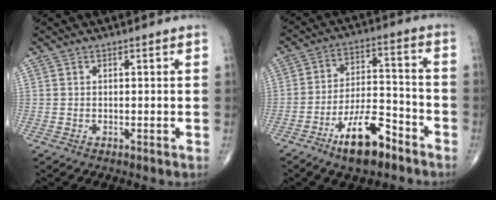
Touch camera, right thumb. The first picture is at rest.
{"total": 12.4, "force": [-7.8, 4.8, 8.4], "torque": [-0.133, 0.054, -0.136]}